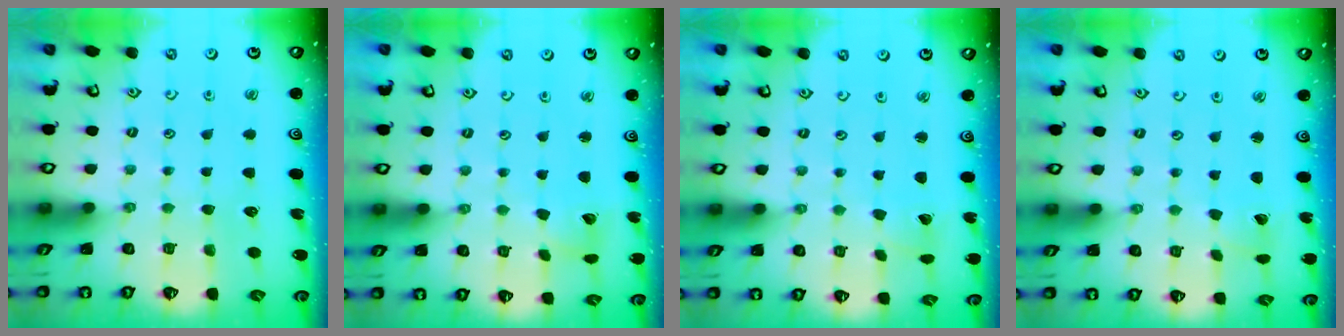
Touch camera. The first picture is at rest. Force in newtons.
{"total": 4.4, "press": 4.4, "slide": 0.6}
{"total": 2.8, "press": 2.8, "slide": 0.1}
{"total": 2.8, "press": 2.8, "slide": 0.1}